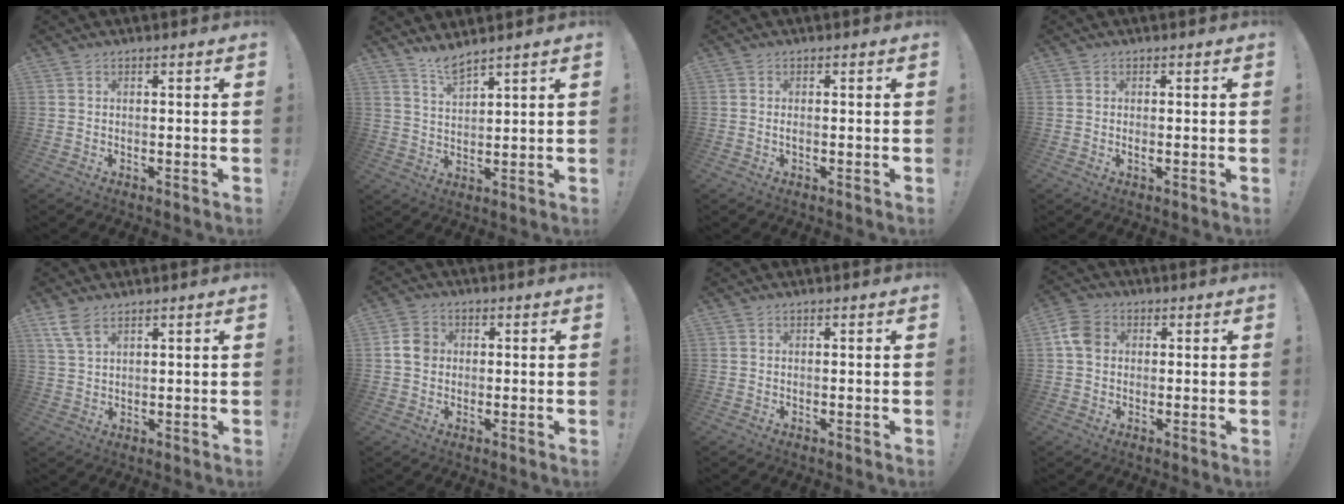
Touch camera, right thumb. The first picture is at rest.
{"total": 5.4, "force": [4.8, 0.6, 2.5], "torque": [-0.053, -0.025, 0.086]}
{"total": 0.8, "force": [-0.2, 0.1, 0.8], "torque": [-0.018, 0.002, -0.003]}
{"total": 0.9, "force": [0.0, 0.1, 0.9], "torque": [-0.011, -0.004, -0.001]}
{"total": 5.8, "force": [3.8, 2.6, 3.5], "torque": [-0.067, -0.012, 0.073]}
{"total": 6.1, "force": [0.5, 5.1, 3.2], "torque": [-0.041, 0.011, 0.013]}
{"total": 0.0}
{"total": 7.4, "force": [1.2, 5.8, 4.4], "torque": [-0.083, 0.010, 0.026]}